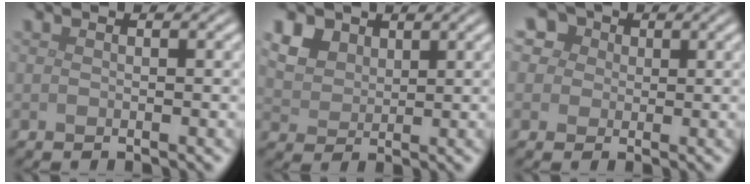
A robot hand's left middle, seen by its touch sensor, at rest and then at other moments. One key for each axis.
{"total": 5.6, "fx": 3.2, "fy": 3.9, "fz": 2.5, "tx": -0.089, "ty": 0.007, "tz": 0.063}
{"total": 7.5, "fx": 3.7, "fy": 5.6, "fz": 3.3, "tx": -0.065, "ty": 0.029, "tz": 0.033}